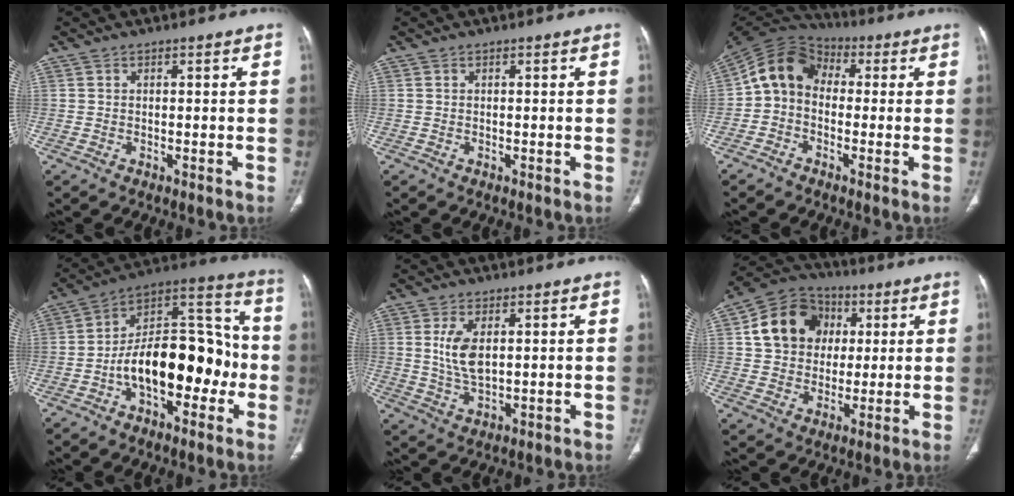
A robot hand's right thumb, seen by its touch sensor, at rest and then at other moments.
{"total": 0.0}
{"total": 10.1, "force": [-0.1, 7.9, 6.2], "torque": [-0.101, 0.037, -0.023]}
{"total": 20.9, "force": [-4.6, 11.4, 16.9], "torque": [-0.232, 0.063, -0.076]}
{"total": 6.6, "force": [1.4, 3.2, 5.6], "torque": [-0.113, -0.010, 0.035]}
{"total": 14.2, "force": [3.2, 12.0, 7.0], "torque": [-0.100, 0.008, 0.049]}